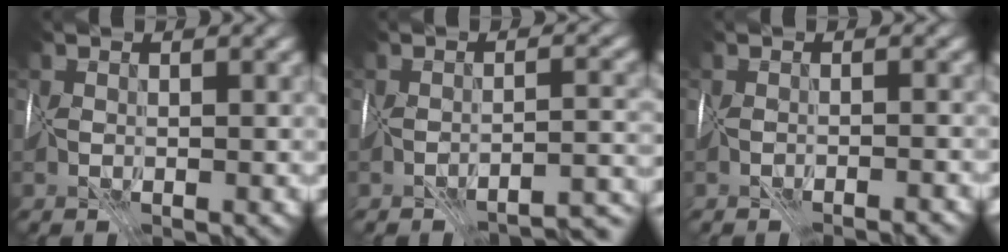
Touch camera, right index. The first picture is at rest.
{"total": 7.5, "force": [-7.1, 1.2, 2.1], "torque": [-0.011, 0.005, -0.076]}
{"total": 3.2, "force": [-3.1, 0.0, 0.7], "torque": [0.006, 0.004, -0.040]}